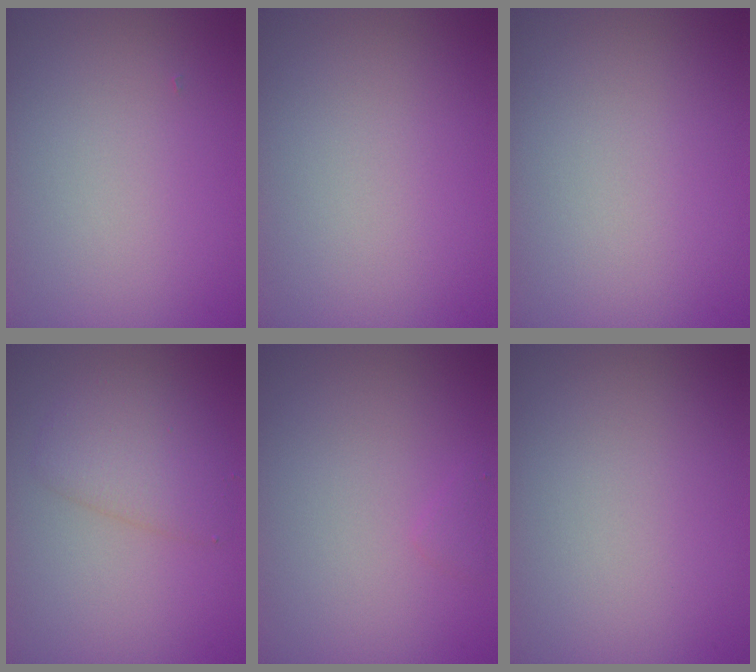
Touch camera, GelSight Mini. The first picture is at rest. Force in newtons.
{"total": 0.0}
{"total": 0.0}
{"total": 3.0, "press": 3.0, "slide": 0.1}
{"total": 0.6, "press": 0.6, "slide": 0.0}
{"total": 0.0}